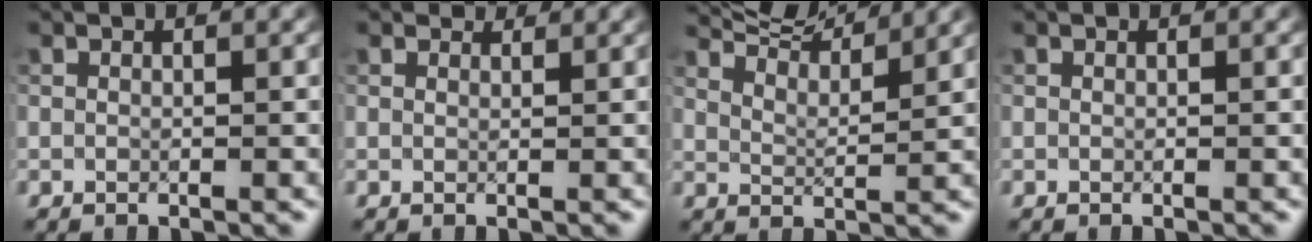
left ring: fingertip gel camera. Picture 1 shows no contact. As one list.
[{"total": 1.8, "force": [1.6, 0.6, 0.5], "torque": [-0.012, 0.000, 0.021]}, {"total": 6.9, "force": [6.3, 1.1, 2.7], "torque": [-0.041, 0.008, 0.078]}, {"total": 0.0}]